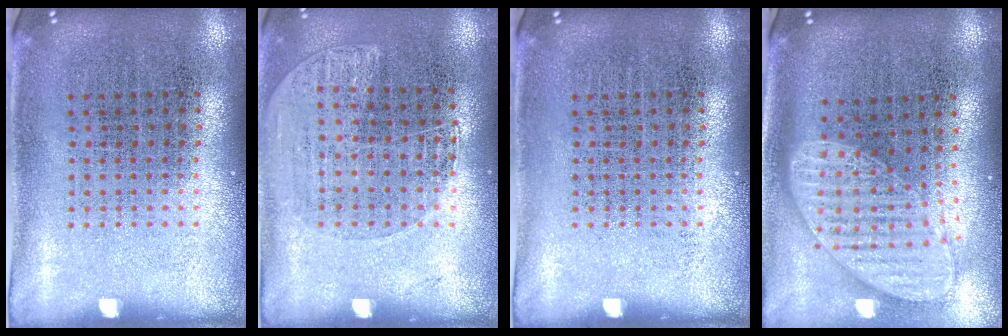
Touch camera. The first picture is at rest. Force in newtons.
{"total": 1.2, "press": 1.1, "slide": 0.5}
{"total": 0.0}
{"total": 1.8, "press": 1.5, "slide": 1.1}